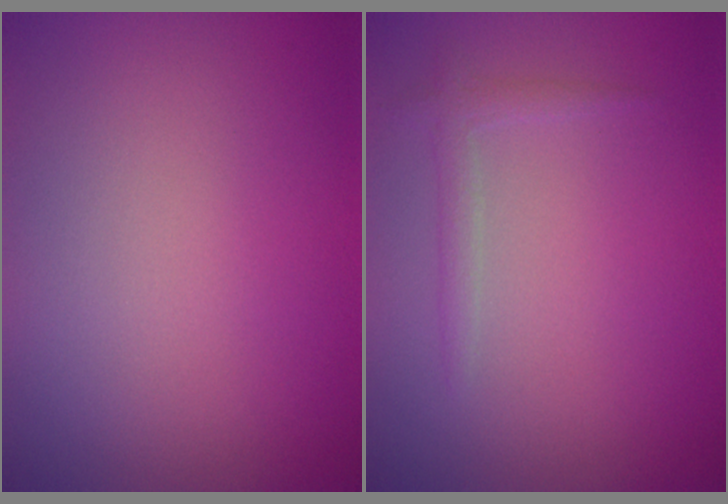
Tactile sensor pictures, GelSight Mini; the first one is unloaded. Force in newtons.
{"total": 1.4, "press": 1.4, "slide": 0.1}